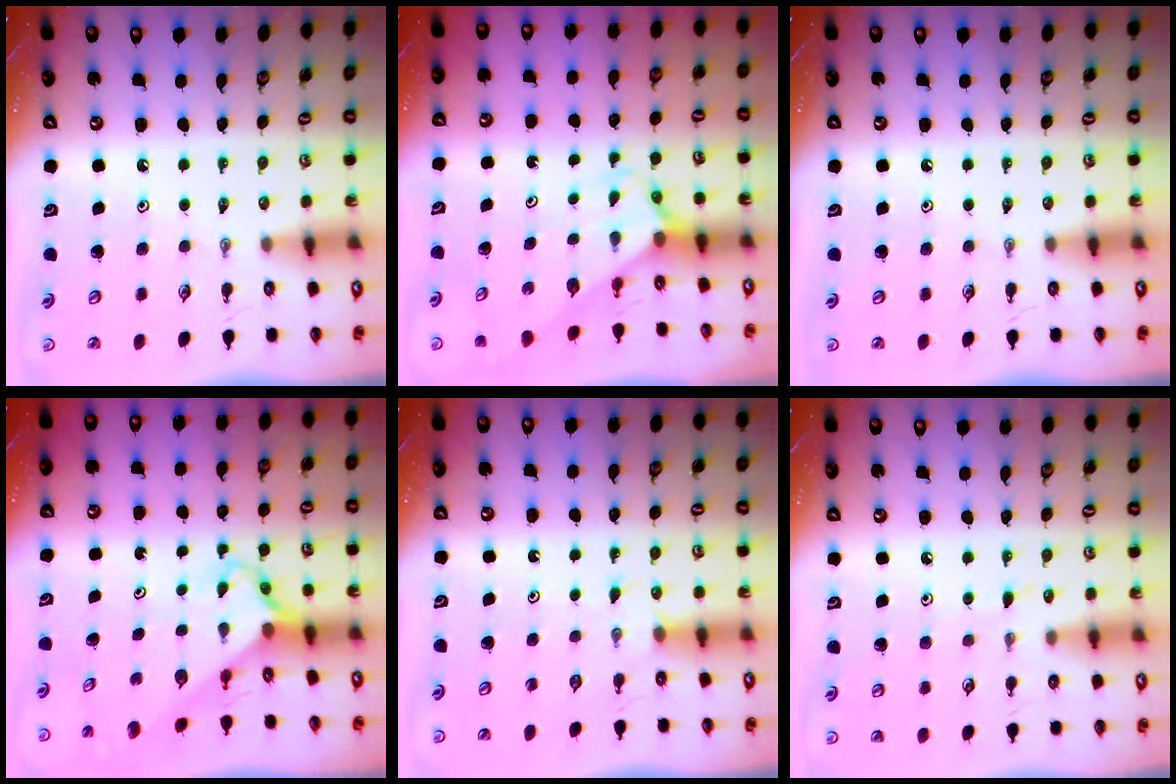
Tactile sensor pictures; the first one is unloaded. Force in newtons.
{"total": 2.0, "press": 2.0, "slide": 0.1}
{"total": 0.0}
{"total": 2.6, "press": 2.6, "slide": 0.2}
{"total": 3.5, "press": 3.5, "slide": 0.4}
{"total": 2.7, "press": 2.7, "slide": 0.3}